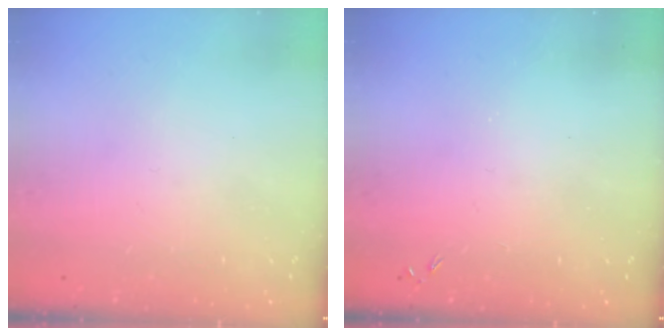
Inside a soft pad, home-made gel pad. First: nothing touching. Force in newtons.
{"total": 0.0}